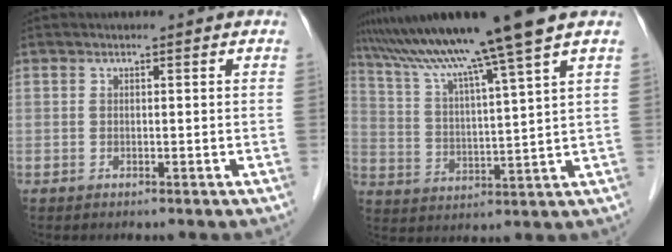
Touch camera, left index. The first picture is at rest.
{"total": 13.9, "force": [10.5, -2.3, 8.7], "torque": [-0.147, 0.009, 0.175]}